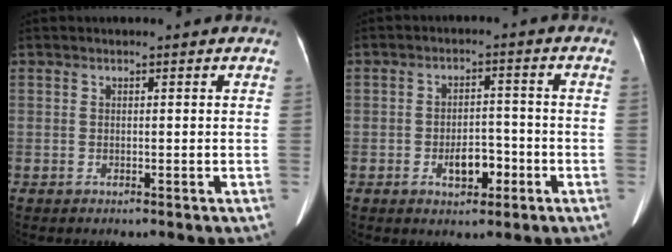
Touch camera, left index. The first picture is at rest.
{"total": 5.0, "force": [-2.1, 2.7, 3.6], "torque": [-0.062, 0.009, -0.030]}